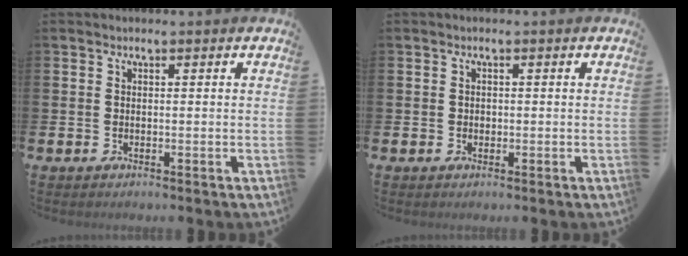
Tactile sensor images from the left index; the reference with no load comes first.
{"total": 0.7, "force": [0.0, 0.6, 0.2], "torque": [0.003, 0.003, -0.002]}